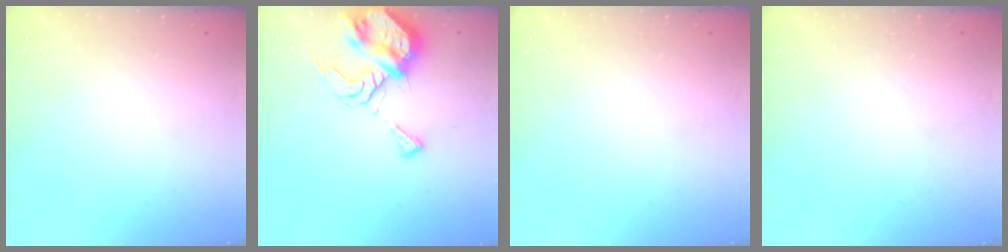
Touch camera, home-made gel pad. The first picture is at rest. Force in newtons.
{"total": 12.2, "press": 12.1, "slide": 1.6}
{"total": 0.0}
{"total": 0.0}